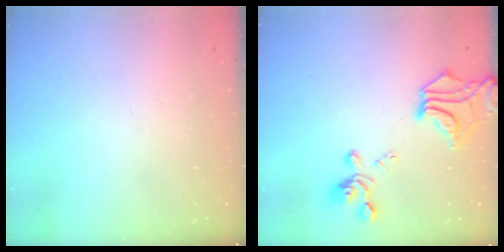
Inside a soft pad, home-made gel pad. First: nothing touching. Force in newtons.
{"total": 11.3, "press": 10.9, "slide": 2.9}